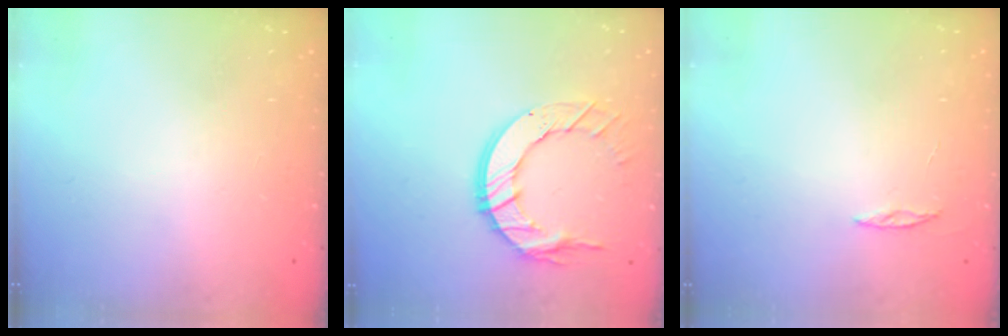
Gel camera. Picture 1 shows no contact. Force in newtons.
{"total": 12.3, "press": 12.3, "slide": 1.2}
{"total": 2.0, "press": 2.0, "slide": 0.2}